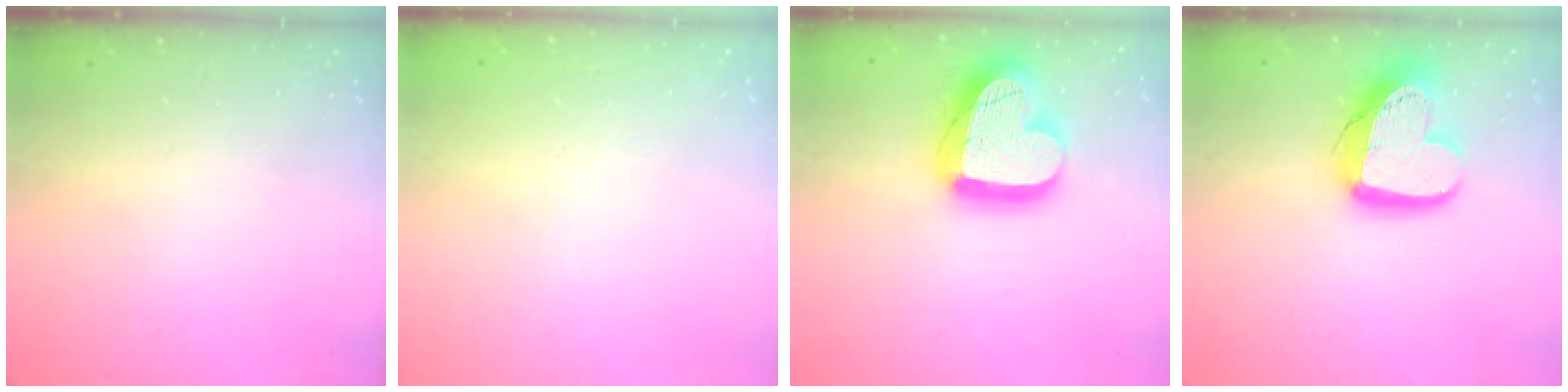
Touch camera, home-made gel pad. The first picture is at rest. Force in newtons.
{"total": 0.0}
{"total": 23.3, "press": 23.3, "slide": 1.9}
{"total": 16.5, "press": 16.5, "slide": 1.4}